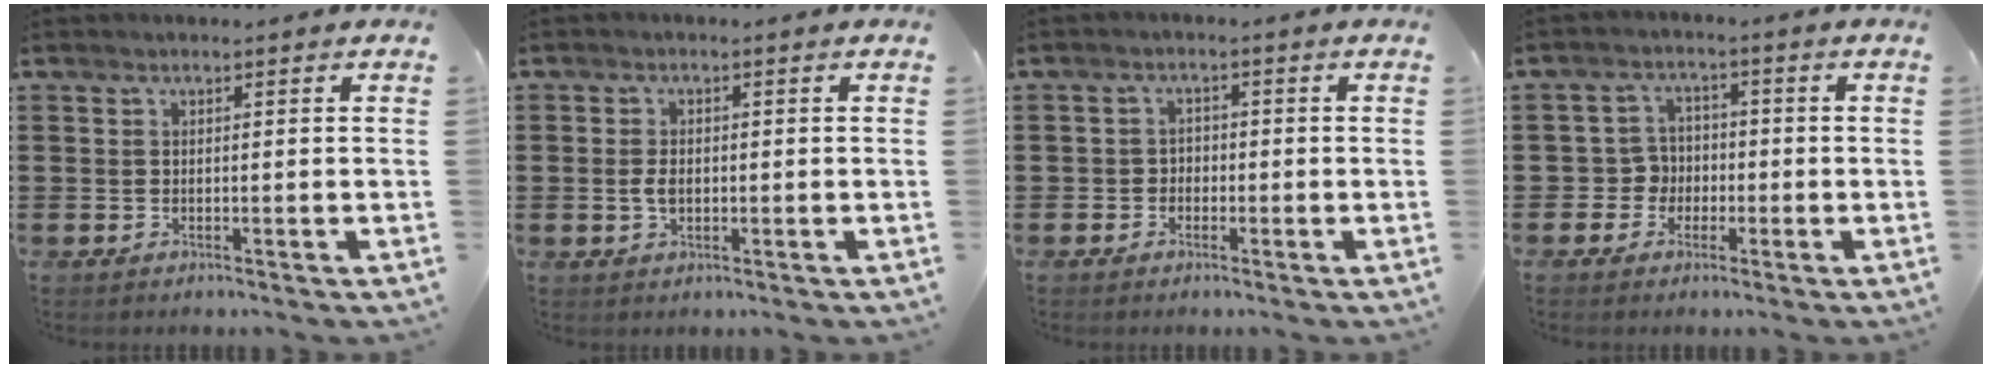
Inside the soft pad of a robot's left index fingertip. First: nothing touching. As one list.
[{"total": 2.6, "force": [-0.1, 1.5, 2.1], "torque": [-0.049, 0.001, -0.005]}, {"total": 1.7, "force": [-1.0, 1.3, 0.3], "torque": [-0.012, 0.004, -0.024]}, {"total": 3.9, "force": [-1.4, 3.5, 1.0], "torque": [-0.032, 0.008, -0.032]}]